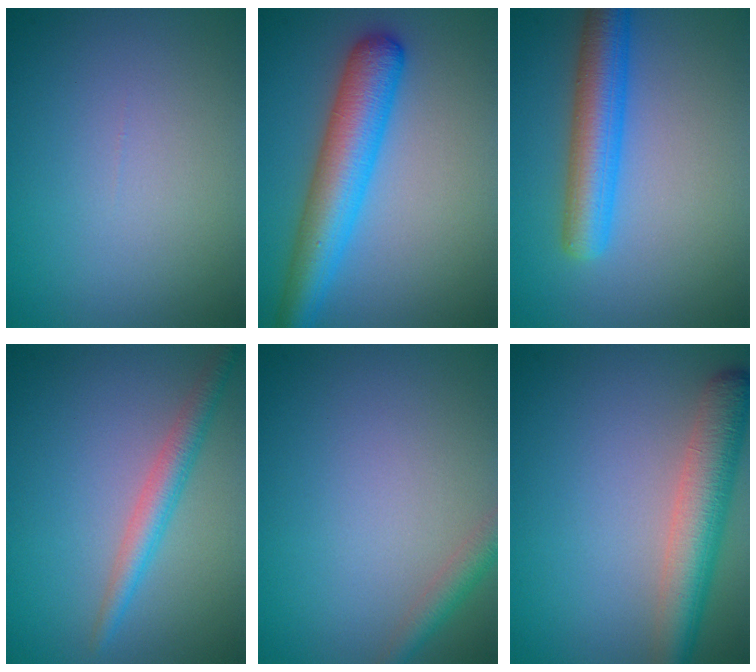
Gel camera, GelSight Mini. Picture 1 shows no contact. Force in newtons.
{"total": 6.3, "press": 6.3, "slide": 0.2}
{"total": 5.1, "press": 5.1, "slide": 0.2}
{"total": 2.7, "press": 2.7, "slide": 0.1}
{"total": 1.9, "press": 1.9, "slide": 0.1}
{"total": 5.4, "press": 5.4, "slide": 0.1}